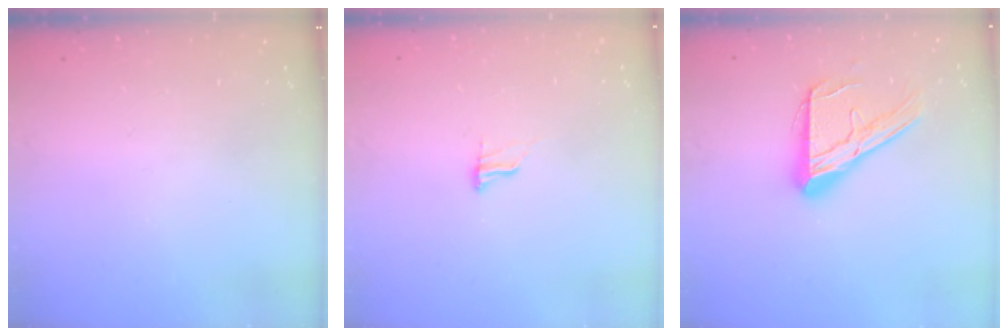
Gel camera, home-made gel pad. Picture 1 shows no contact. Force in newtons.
{"total": 7.4, "press": 7.4, "slide": 0.8}
{"total": 15.7, "press": 15.7, "slide": 1.5}